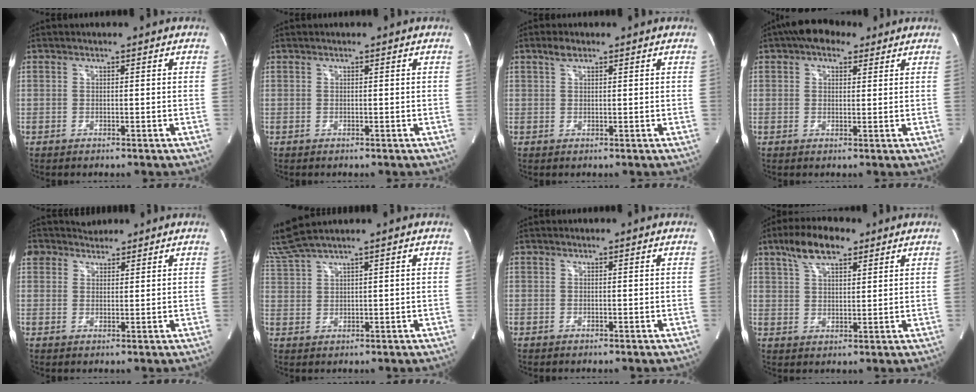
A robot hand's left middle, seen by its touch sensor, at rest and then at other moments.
{"total": 0.0}
{"total": 1.8, "force": [1.2, 0.7, 1.1], "torque": [-0.025, 0.008, 0.024]}
{"total": 5.7, "force": [3.7, 3.1, 3.1], "torque": [-0.050, 0.028, 0.057]}
{"total": 4.3, "force": [3.5, 2.5, 0.0], "torque": [0.000, 0.026, 0.061]}
{"total": 5.1, "force": [4.5, -1.2, 2.2], "torque": [-0.071, 0.014, 0.102]}
{"total": 0.0}
{"total": 8.1, "force": [5.3, 3.0, 5.3], "torque": [-0.105, 0.018, 0.096]}